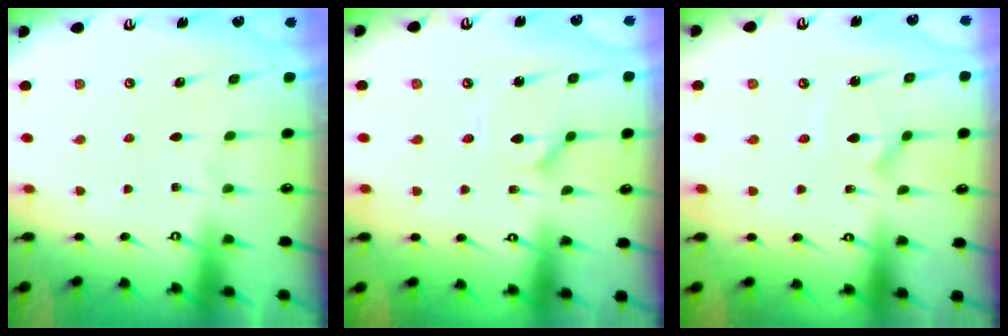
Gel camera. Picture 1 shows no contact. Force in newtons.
{"total": 2.2, "press": 2.2, "slide": 0.3}
{"total": 3.9, "press": 3.8, "slide": 0.4}